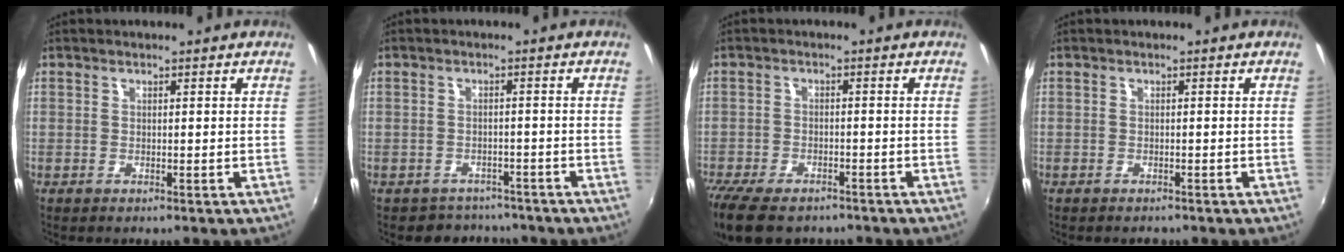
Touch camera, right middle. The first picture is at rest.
{"total": 5.7, "force": [-4.9, 3.0, 0.4], "torque": [-0.018, 0.003, -0.071]}
{"total": 12.0, "force": [-9.2, 5.2, 5.7], "torque": [-0.147, -0.038, -0.159]}
{"total": 1.3, "force": [-1.1, 0.7, 0.2], "torque": [-0.008, -0.004, -0.016]}